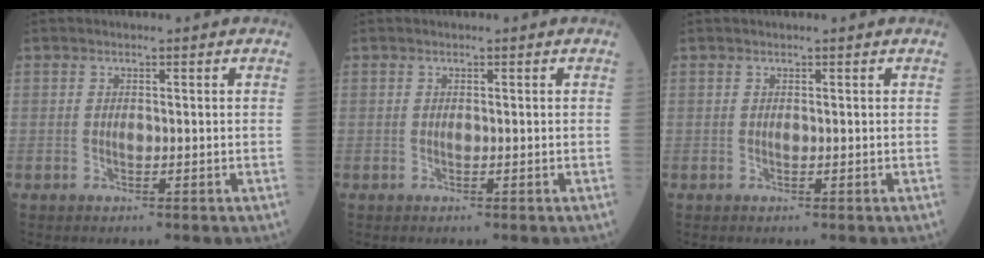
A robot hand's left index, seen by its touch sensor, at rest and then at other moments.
{"total": 0.0}
{"total": 0.0}